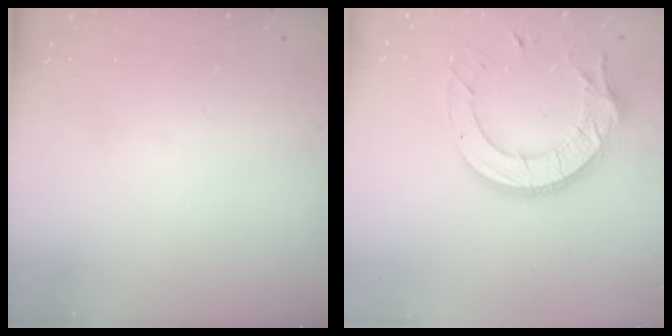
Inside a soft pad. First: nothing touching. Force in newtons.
{"total": 16.0, "press": 15.9, "slide": 1.4}